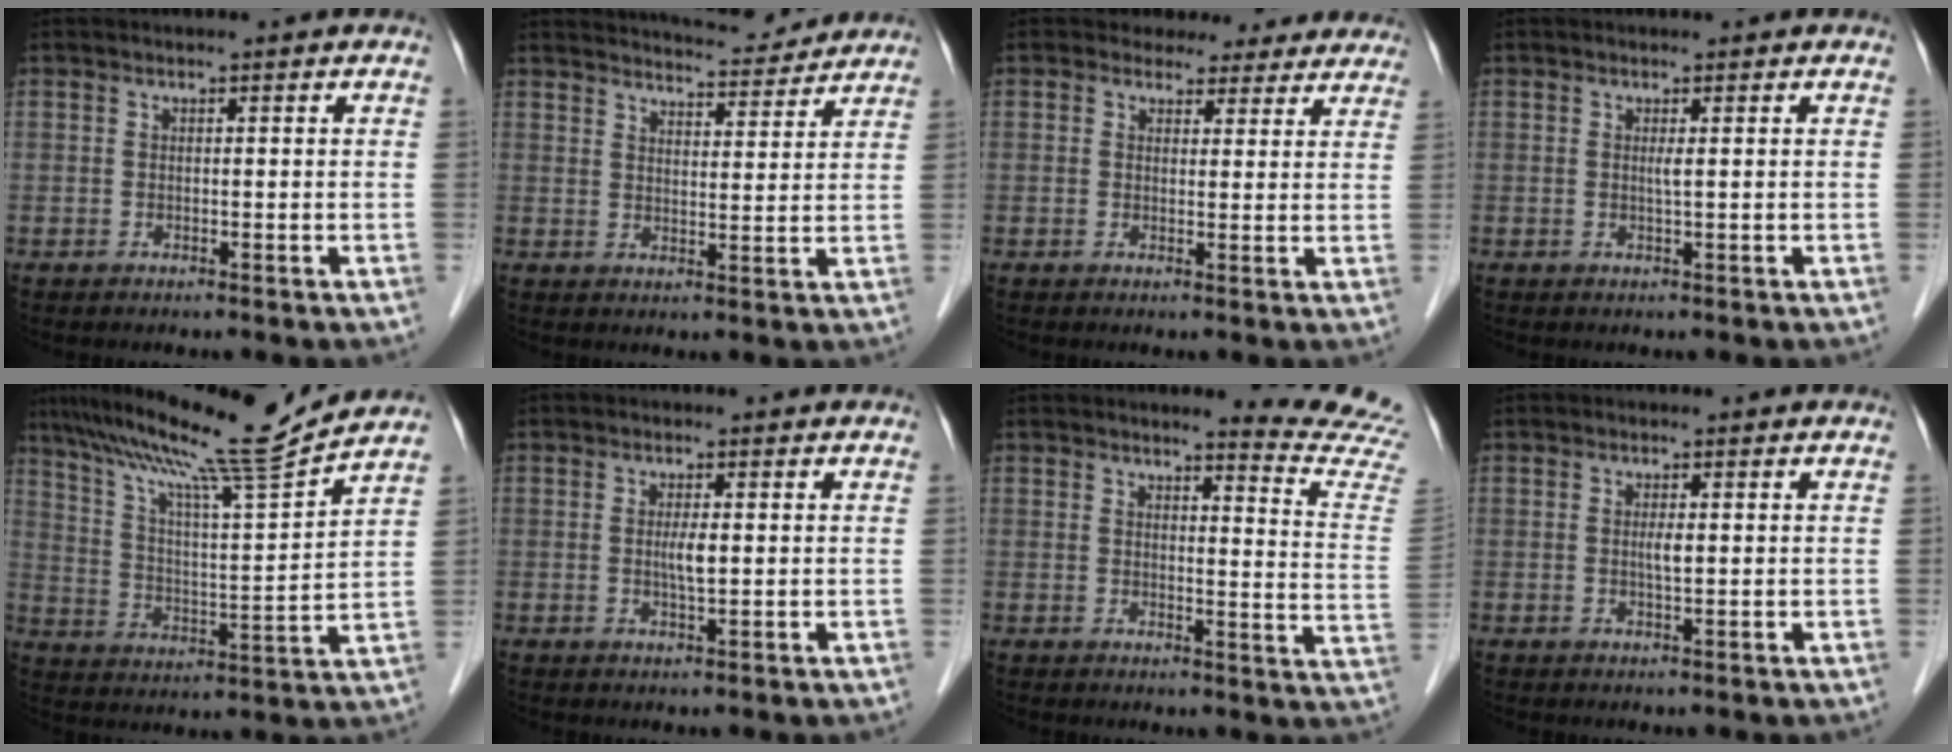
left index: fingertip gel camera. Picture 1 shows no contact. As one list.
[{"total": 8.7, "force": [8.6, 0.9, 1.2], "torque": [-0.021, 0.006, 0.115]}, {"total": 7.8, "force": [6.9, 3.7, 0.7], "torque": [0.018, 0.005, 0.061]}, {"total": 0.8, "force": [0.2, -0.2, 0.8], "torque": [-0.018, -0.001, 0.003]}, {"total": 16.7, "force": [14.5, -2.0, 8.1], "torque": [-0.144, -0.012, 0.232]}, {"total": 2.3, "force": [0.1, 0.3, 2.2], "torque": [-0.045, -0.002, 0.002]}, {"total": 11.0, "force": [10.8, -1.5, 1.2], "torque": [-0.009, -0.119, 0.097]}, {"total": 1.5, "force": [0.1, 0.2, 1.5], "torque": [-0.030, 0.000, 0.002]}]